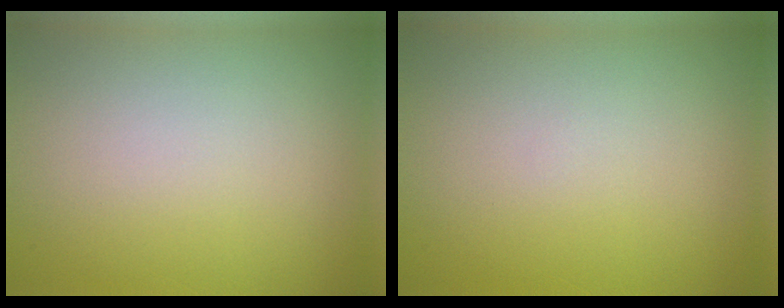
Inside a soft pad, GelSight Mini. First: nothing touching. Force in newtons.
{"total": 0.0}